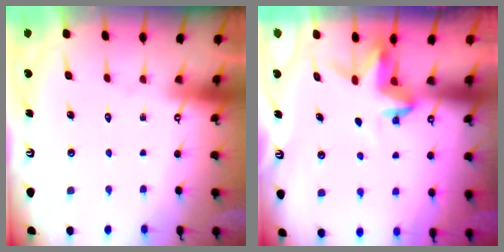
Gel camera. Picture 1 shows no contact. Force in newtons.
{"total": 4.0, "press": 4.0, "slide": 0.3}